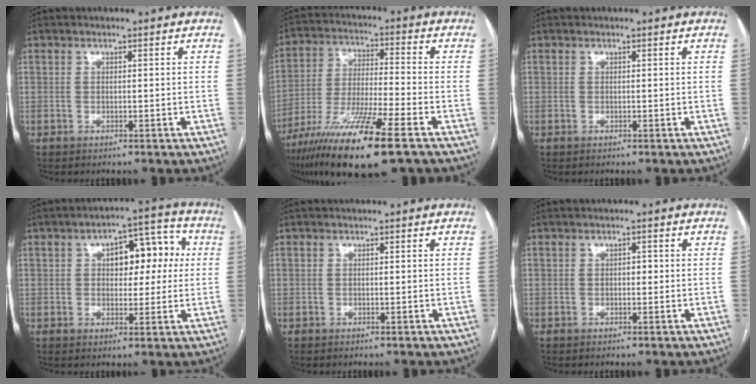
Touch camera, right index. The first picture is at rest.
{"total": 16.8, "force": [-10.1, 0.8, 13.4], "torque": [-0.259, -0.045, -0.182]}
{"total": 0.0}
{"total": 9.2, "force": [1.8, 4.7, 7.7], "torque": [-0.096, 0.040, 0.028]}
{"total": 0.0}
{"total": 0.9, "force": [0.0, 0.6, 0.7], "torque": [-0.006, 0.003, -0.002]}